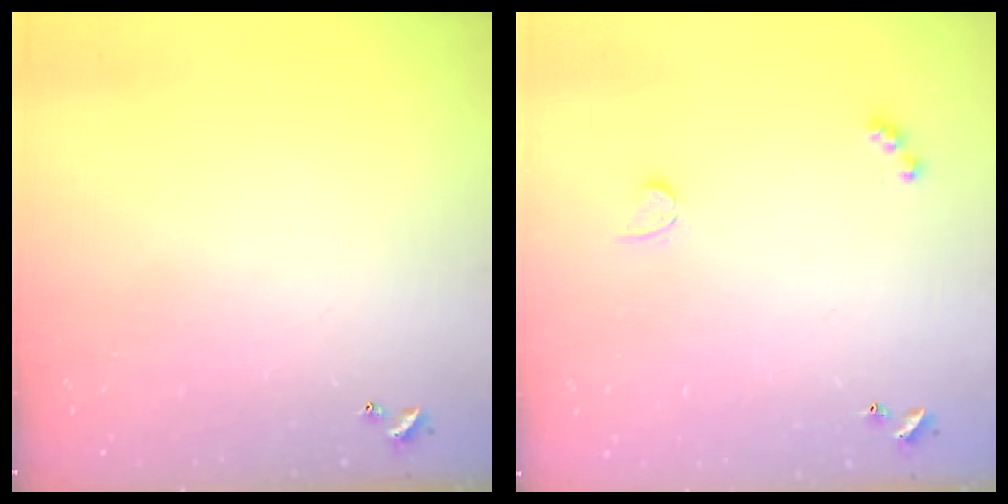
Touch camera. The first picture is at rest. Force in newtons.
{"total": 2.6, "press": 2.5, "slide": 0.5}